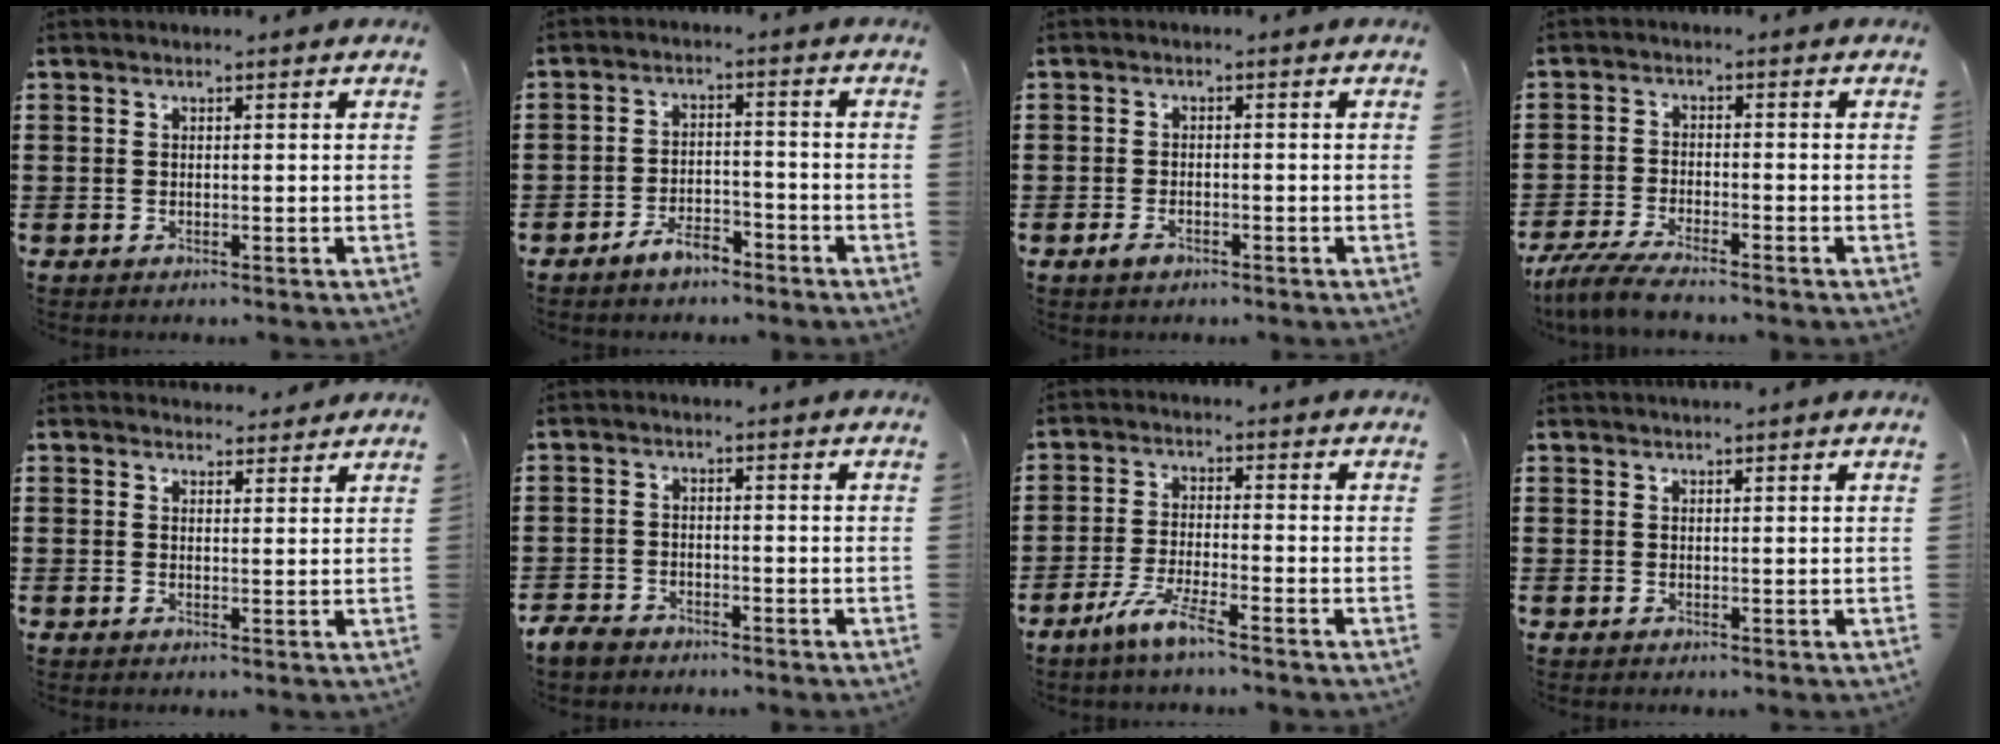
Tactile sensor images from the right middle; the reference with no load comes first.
{"total": 4.0, "force": [-3.6, 1.2, 1.5], "torque": [-0.033, 0.007, -0.070]}
{"total": 1.6, "force": [-1.0, 0.8, 1.0], "torque": [-0.027, -0.003, -0.022]}
{"total": 4.6, "force": [-4.1, 0.2, 2.0], "torque": [-0.062, -0.018, -0.085]}
{"total": 2.2, "force": [2.2, 0.3, 0.0], "torque": [0.001, -0.004, 0.042]}
{"total": 2.4, "force": [-2.2, 0.9, 0.5], "torque": [-0.028, -0.002, -0.050]}
{"total": 5.0, "force": [-3.6, 0.0, 3.4], "torque": [-0.078, -0.012, -0.067]}
{"total": 0.8, "force": [0.7, -0.2, 0.2], "torque": [-0.004, -0.003, 0.015]}